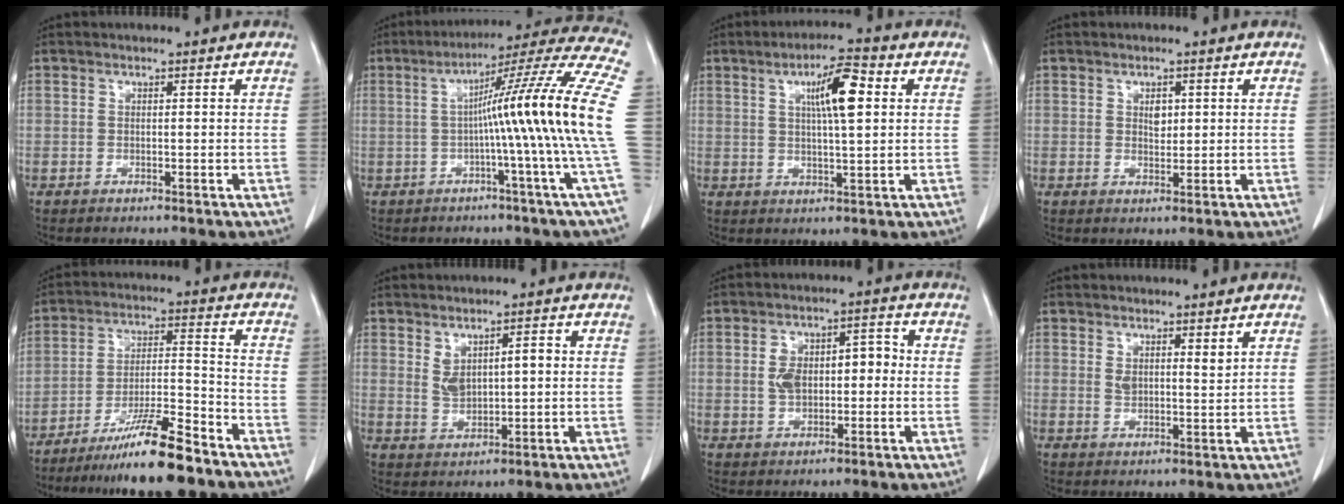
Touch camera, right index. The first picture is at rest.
{"total": 17.5, "force": [-1.3, -3.1, 17.1], "torque": [-0.231, 0.015, -0.034]}
{"total": 7.9, "force": [2.3, 1.0, 7.5], "torque": [-0.126, 0.010, 0.037]}
{"total": 2.0, "force": [0.6, 1.3, 1.4], "torque": [-0.021, -0.003, 0.011]}
{"total": 11.8, "force": [-9.0, 0.5, 7.5], "torque": [-0.129, -0.013, -0.157]}
{"total": 5.0, "force": [1.3, 2.4, 4.2], "torque": [-0.078, 0.012, 0.035]}
{"total": 7.5, "force": [0.0, 4.4, 6.0], "torque": [-0.107, 0.035, 0.004]}
{"total": 2.9, "force": [1.8, 1.2, 1.9], "torque": [-0.036, -0.003, 0.038]}